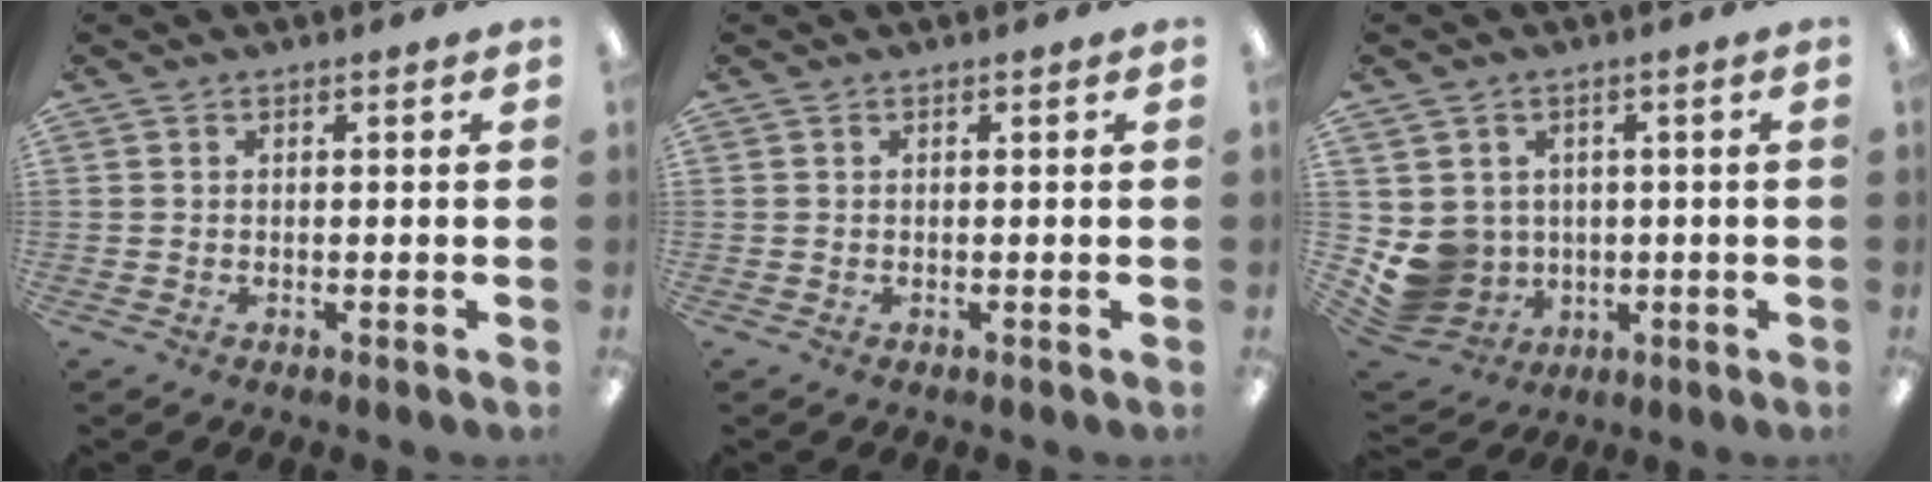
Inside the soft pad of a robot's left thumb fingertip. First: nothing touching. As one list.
[{"total": 0.0}, {"total": 7.6, "force": [-0.2, 7.5, 1.5], "torque": [-0.066, -0.006, 0.007]}]